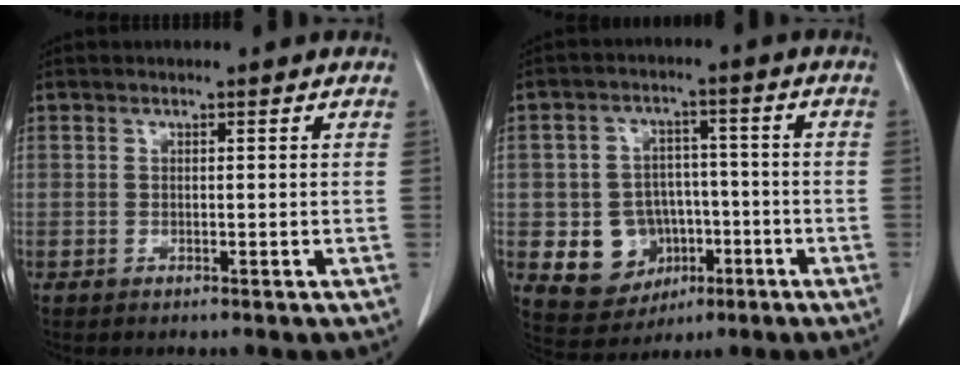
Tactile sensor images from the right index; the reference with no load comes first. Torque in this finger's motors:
{"motor_torque": [0.09, -0.04, -0.39, -0.17]}